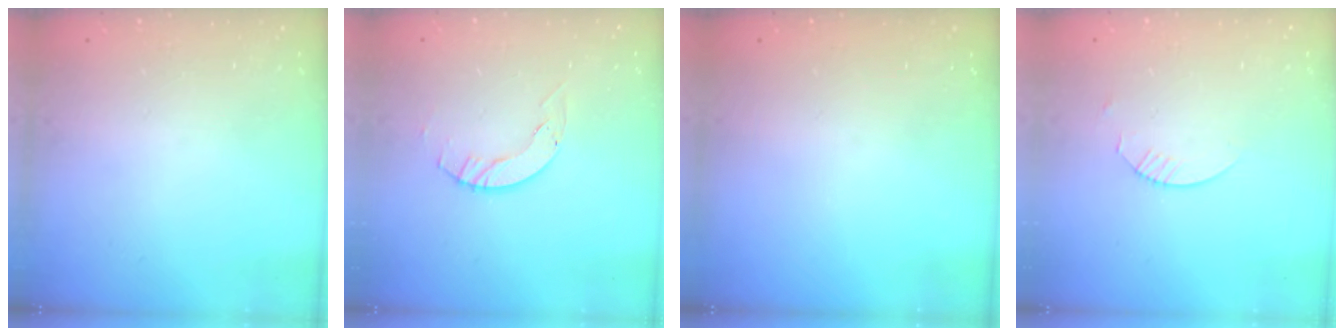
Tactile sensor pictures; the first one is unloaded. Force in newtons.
{"total": 4.5, "press": 4.5, "slide": 0.5}
{"total": 0.0}
{"total": 1.8, "press": 1.8, "slide": 0.2}